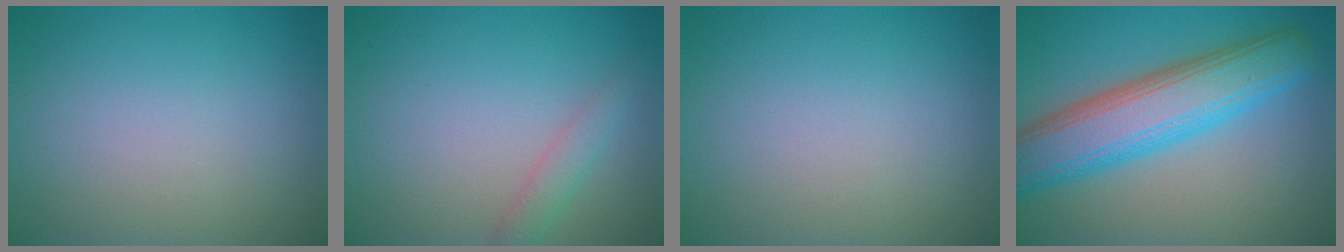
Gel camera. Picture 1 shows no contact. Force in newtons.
{"total": 1.7, "press": 1.7, "slide": 0.0}
{"total": 0.0}
{"total": 8.5, "press": 8.5, "slide": 0.2}